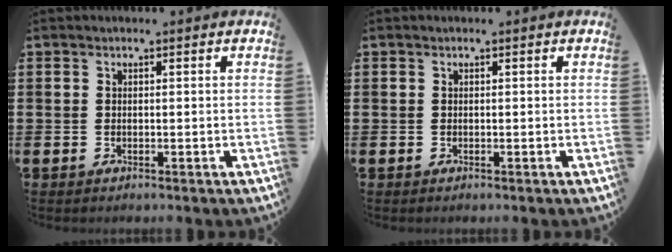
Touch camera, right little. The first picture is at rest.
{"total": 0.0}